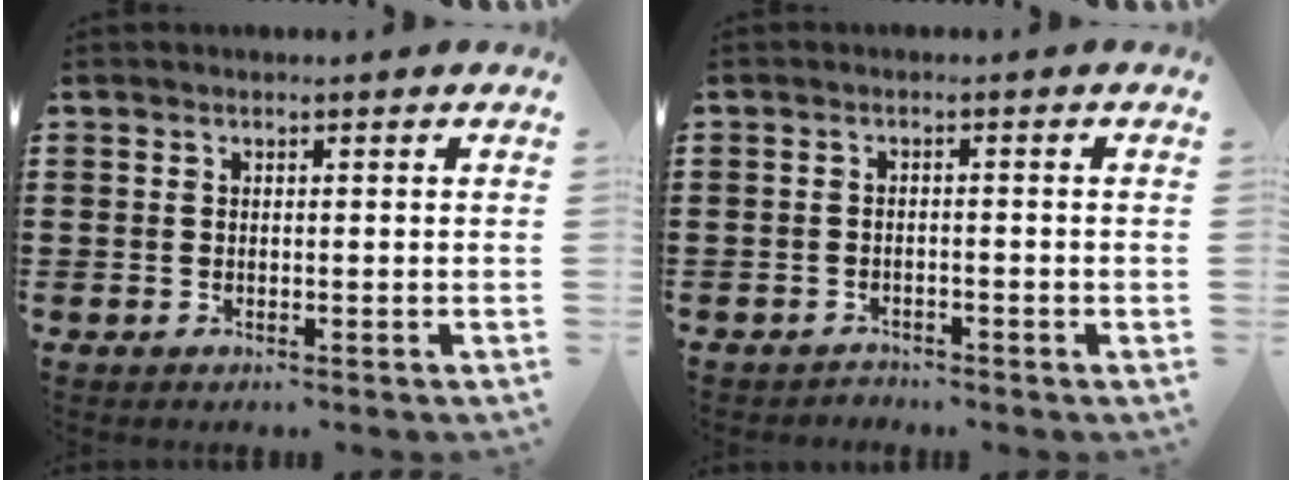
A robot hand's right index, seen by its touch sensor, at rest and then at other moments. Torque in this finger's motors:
{"motor_torque": [-0.31, 0.46, -0.05, -0.01]}